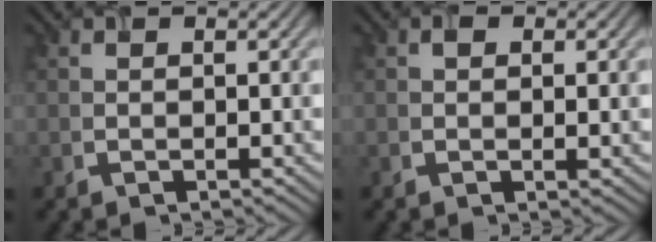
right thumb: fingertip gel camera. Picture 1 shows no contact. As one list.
[{"total": 1.0, "force": [0.2, 0.6, 0.8], "torque": [-0.014, -0.001, 0.009]}]